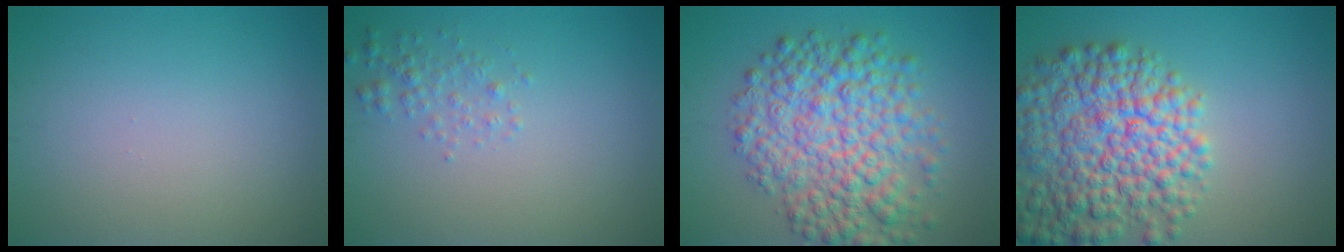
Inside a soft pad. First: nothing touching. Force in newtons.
{"total": 1.5, "press": 1.5, "slide": 0.0}
{"total": 8.9, "press": 8.9, "slide": 0.1}
{"total": 10.0, "press": 10.0, "slide": 0.6}